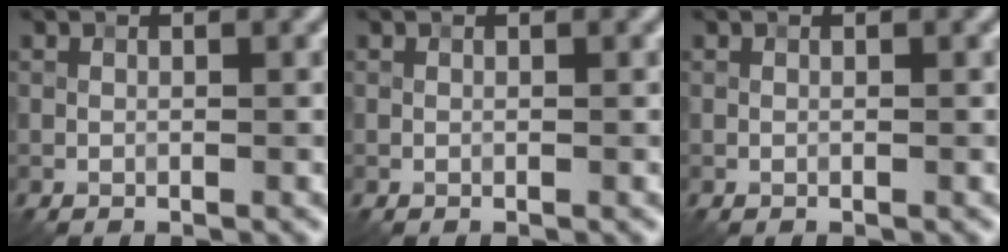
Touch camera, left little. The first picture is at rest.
{"total": 0.0}
{"total": 0.0}